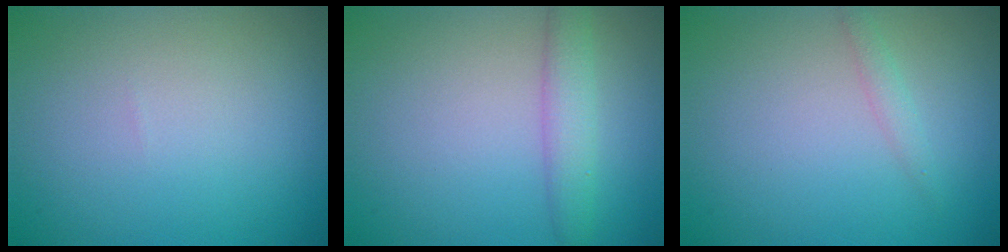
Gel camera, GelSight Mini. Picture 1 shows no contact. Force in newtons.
{"total": 2.7, "press": 2.7, "slide": 0.2}
{"total": 1.0, "press": 1.0, "slide": 0.0}